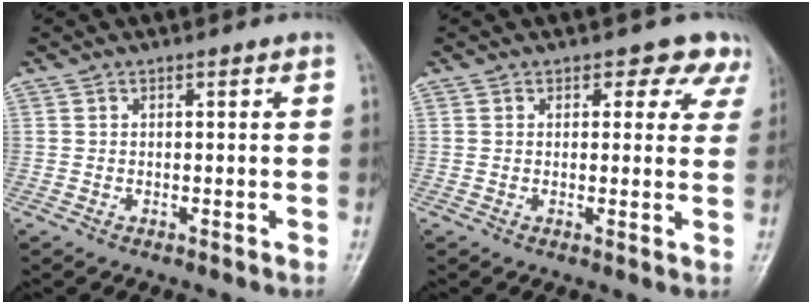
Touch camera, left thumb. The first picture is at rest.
{"total": 5.4, "force": [4.0, 3.3, 1.4], "torque": [0.026, -0.017, 0.028]}